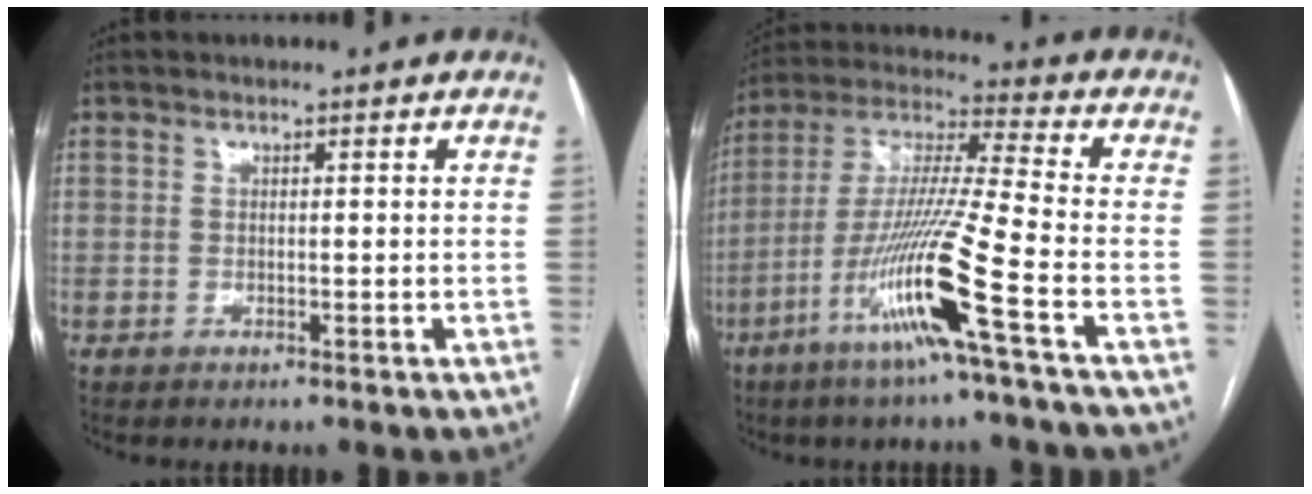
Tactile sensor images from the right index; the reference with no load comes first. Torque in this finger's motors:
{"motor_torque": [1.86, -0.28, 1.05, 0.21]}